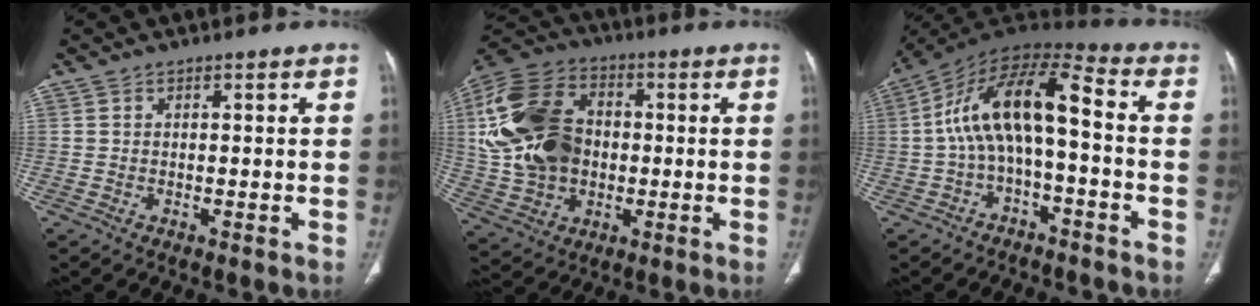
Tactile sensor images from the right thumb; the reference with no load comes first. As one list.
[{"total": 21.6, "force": [1.0, 15.8, 14.8], "torque": [-0.298, 0.017, 0.025]}, {"total": 14.1, "force": [-1.2, 5.9, 12.7], "torque": [-0.234, 0.068, -0.029]}]